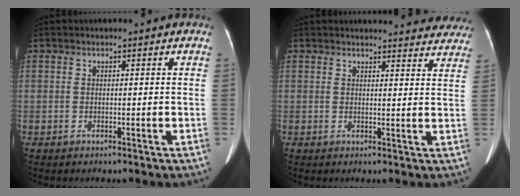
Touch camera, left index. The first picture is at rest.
{"total": 17.6, "force": [16.8, 3.4, 3.8], "torque": [-0.024, -0.038, 0.174]}